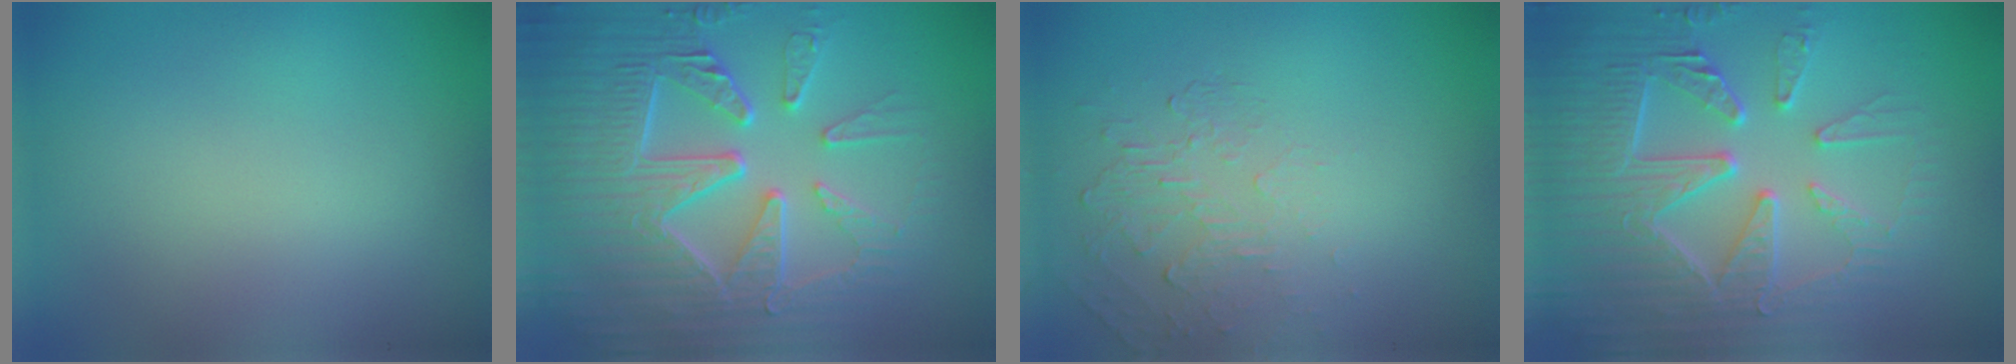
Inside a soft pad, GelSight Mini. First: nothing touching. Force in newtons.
{"total": 8.9, "press": 6.5, "slide": 6.1}
{"total": 2.1, "press": 0.7, "slide": 2.0}
{"total": 7.7, "press": 6.1, "slide": 4.7}